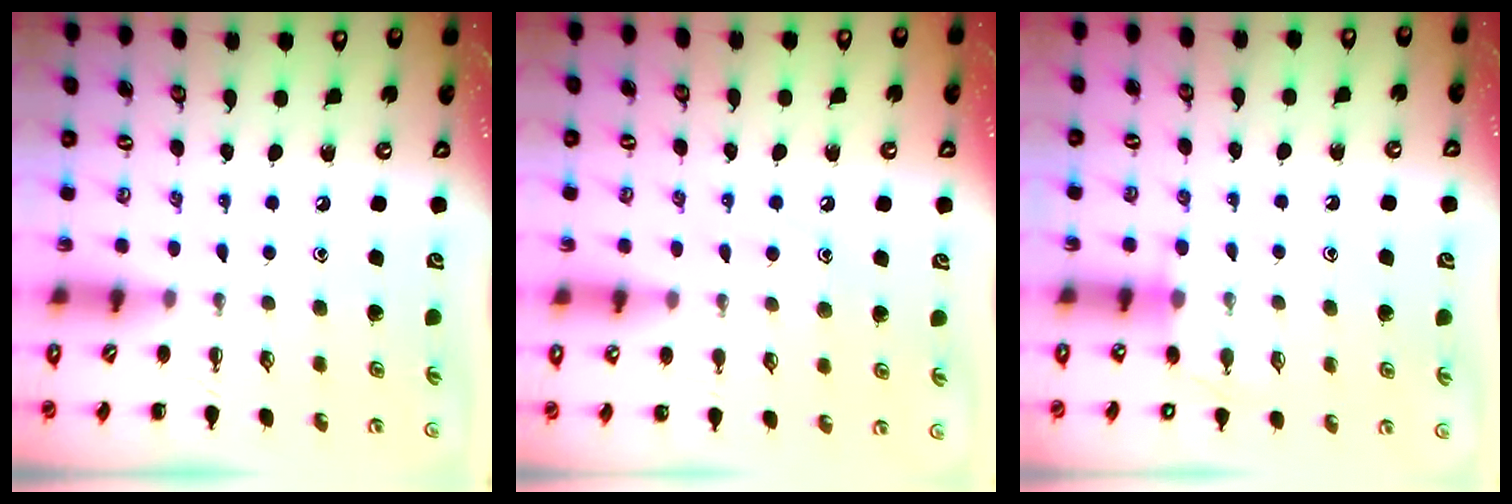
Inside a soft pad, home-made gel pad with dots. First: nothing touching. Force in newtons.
{"total": 7.0, "press": 6.8, "slide": 1.3}
{"total": 5.9, "press": 5.7, "slide": 1.3}